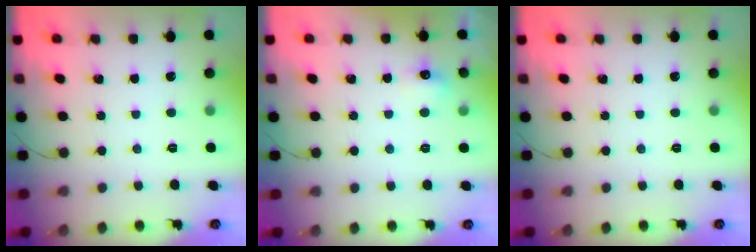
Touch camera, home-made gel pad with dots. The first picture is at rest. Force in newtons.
{"total": 5.6, "press": 5.4, "slide": 1.6}
{"total": 0.0}